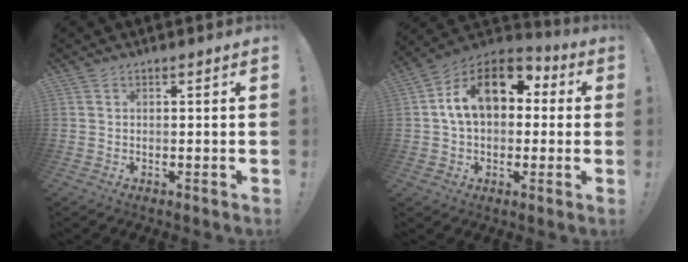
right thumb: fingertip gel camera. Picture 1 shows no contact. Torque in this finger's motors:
{"motor_torque": [2.43, 2.58, 1.31, -0.31, 0.21]}